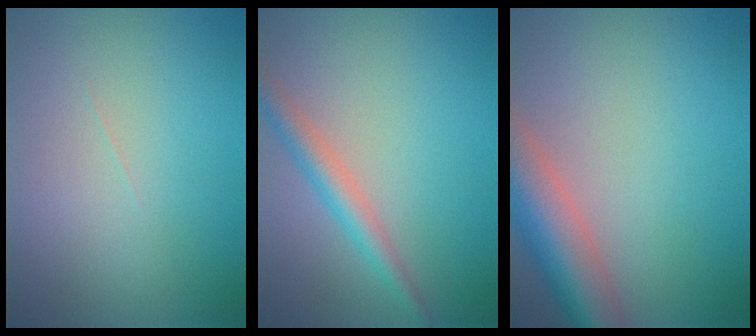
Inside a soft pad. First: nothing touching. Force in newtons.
{"total": 2.9, "press": 2.9, "slide": 0.1}
{"total": 7.7, "press": 7.7, "slide": 0.5}